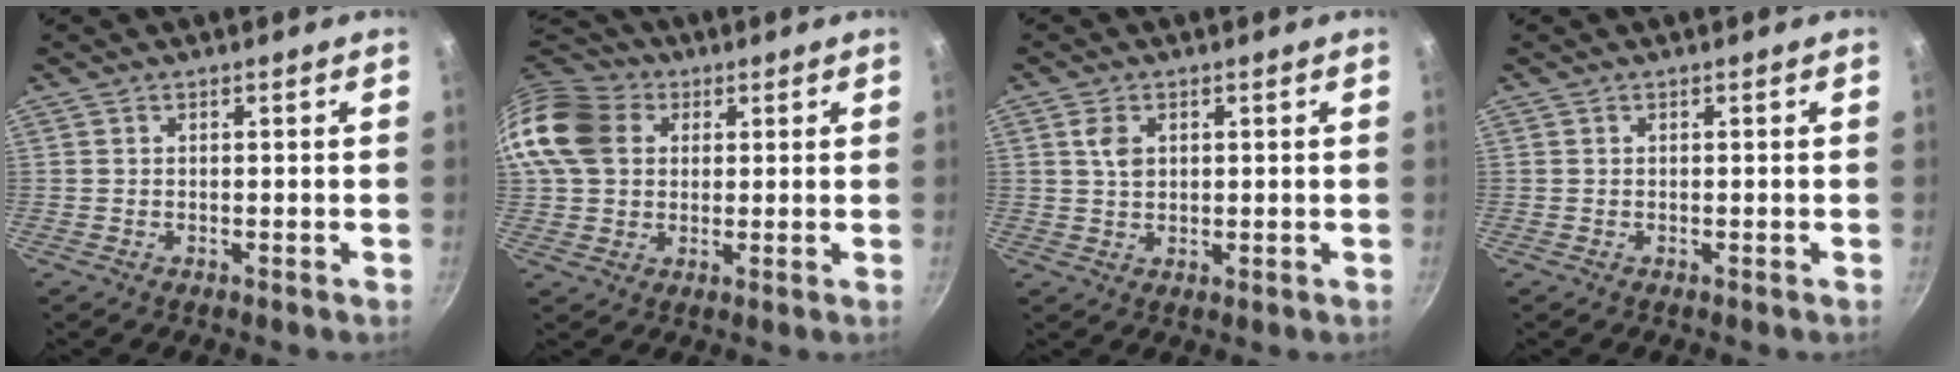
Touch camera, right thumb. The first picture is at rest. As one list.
[{"total": 15.5, "force": [4.0, 12.4, 8.5], "torque": [-0.167, 0.023, 0.063]}, {"total": 3.8, "force": [1.1, 2.5, 2.5], "torque": [-0.042, -0.002, 0.022]}, {"total": 0.0}]